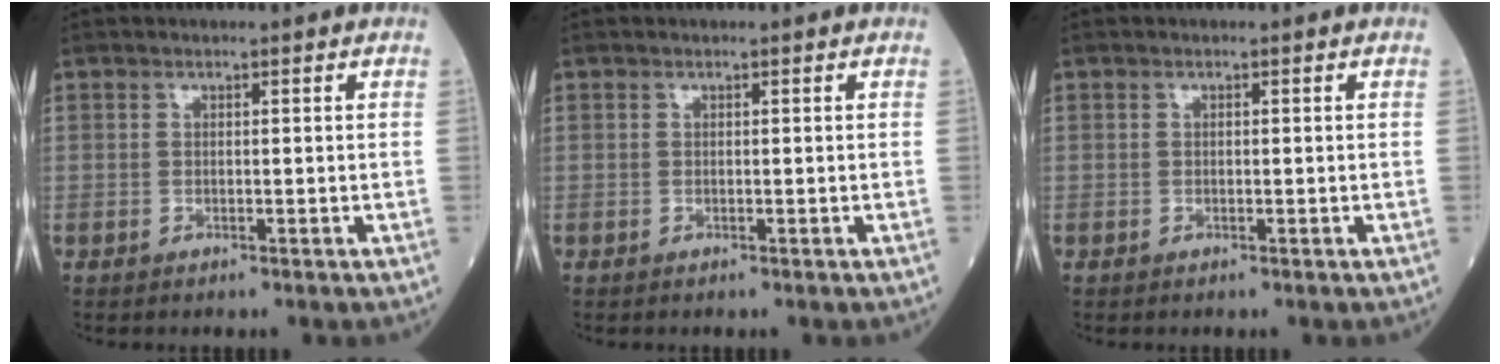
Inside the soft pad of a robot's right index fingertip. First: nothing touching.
{"total": 0.0}
{"total": 0.0}